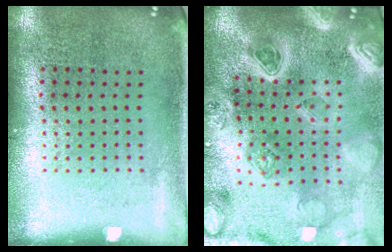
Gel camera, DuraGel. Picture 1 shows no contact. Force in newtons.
{"total": 5.1, "press": 4.3, "slide": 2.8}